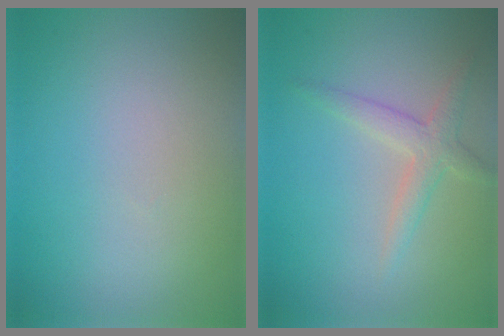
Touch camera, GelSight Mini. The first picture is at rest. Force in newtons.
{"total": 2.2, "press": 2.2, "slide": 0.1}